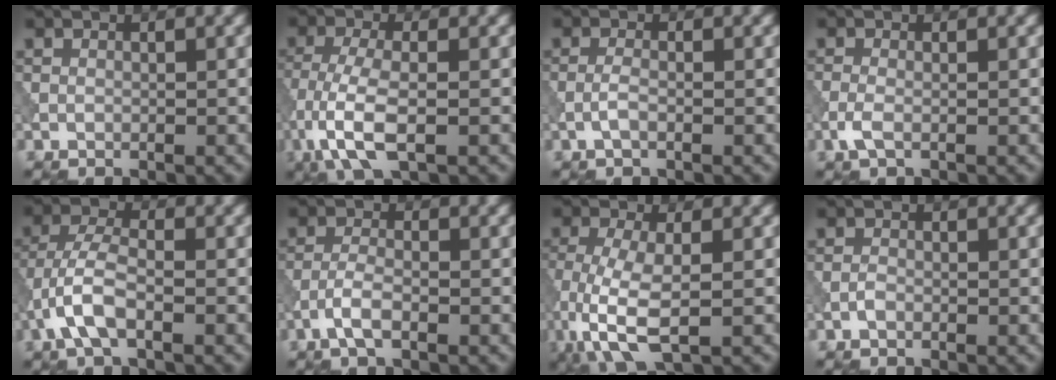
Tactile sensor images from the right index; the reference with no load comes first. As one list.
[{"total": 6.1, "force": [-2.6, 2.1, 5.1], "torque": [-0.114, -0.006, -0.059]}, {"total": 1.3, "force": [-0.5, 0.4, 1.1], "torque": [-0.026, 0.004, -0.013]}, {"total": 1.6, "force": [-0.7, 0.5, 1.3], "torque": [-0.036, 0.000, -0.019]}, {"total": 4.3, "force": [-1.9, 1.7, 3.5], "torque": [-0.076, 0.008, -0.046]}, {"total": 2.4, "force": [-1.3, 0.7, 1.9], "torque": [-0.042, 0.005, -0.031]}, {"total": 6.3, "force": [-1.9, 2.3, 5.5], "torque": [-0.130, -0.012, -0.036]}, {"total": 0.5, "force": [-0.3, 0.3, 0.3], "torque": [-0.009, 0.001, -0.008]}]